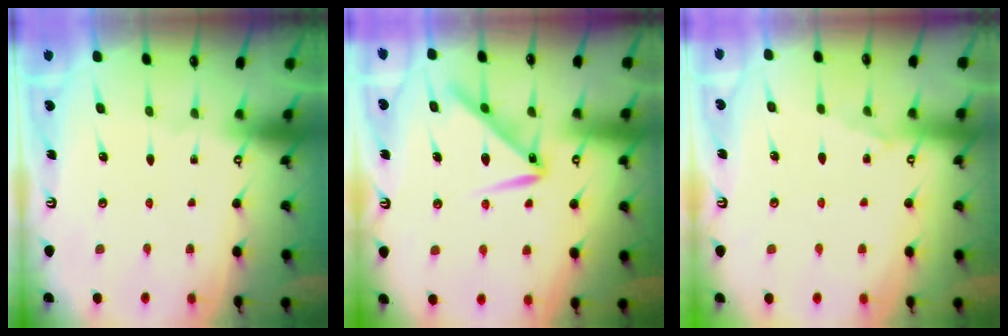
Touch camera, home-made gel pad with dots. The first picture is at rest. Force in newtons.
{"total": 11.4, "press": 11.4, "slide": 0.2}
{"total": 3.5, "press": 3.4, "slide": 0.6}